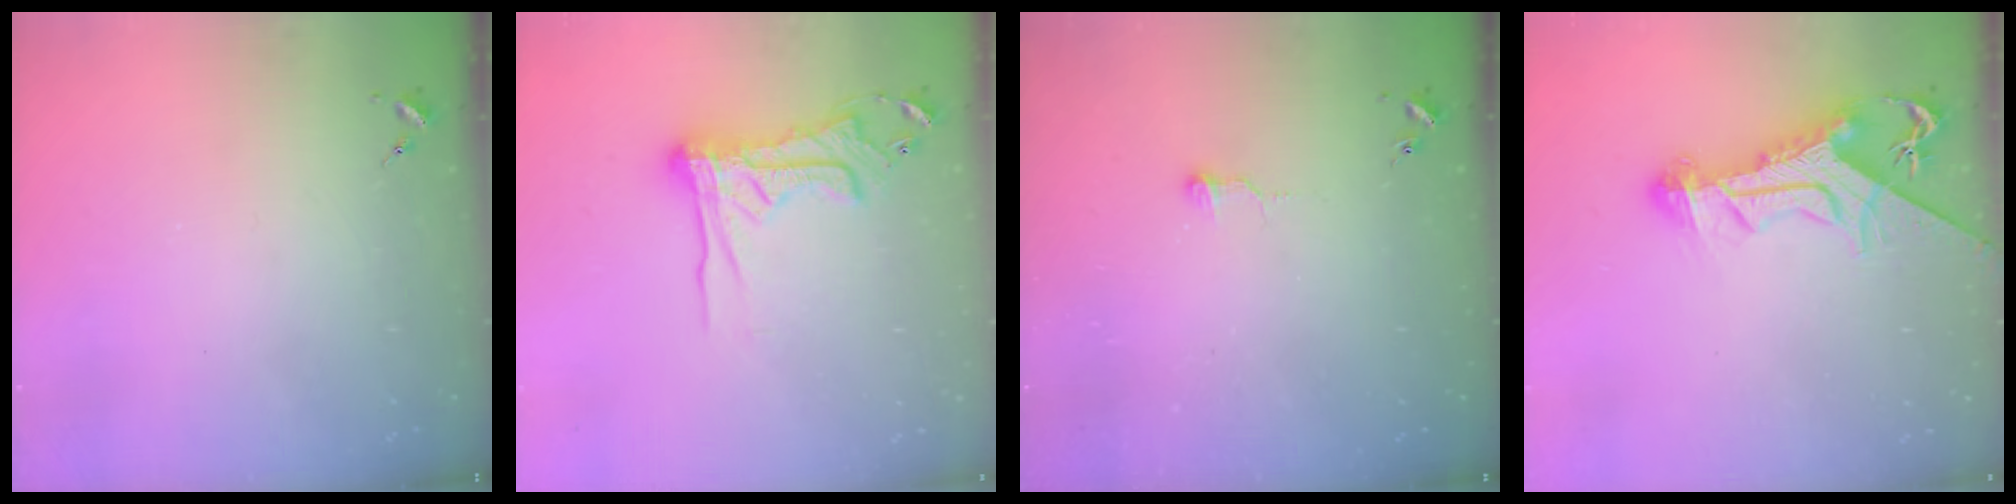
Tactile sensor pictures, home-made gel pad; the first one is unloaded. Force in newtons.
{"total": 16.6, "press": 16.5, "slide": 1.7}
{"total": 6.6, "press": 6.6, "slide": 0.4}
{"total": 15.6, "press": 15.5, "slide": 1.4}